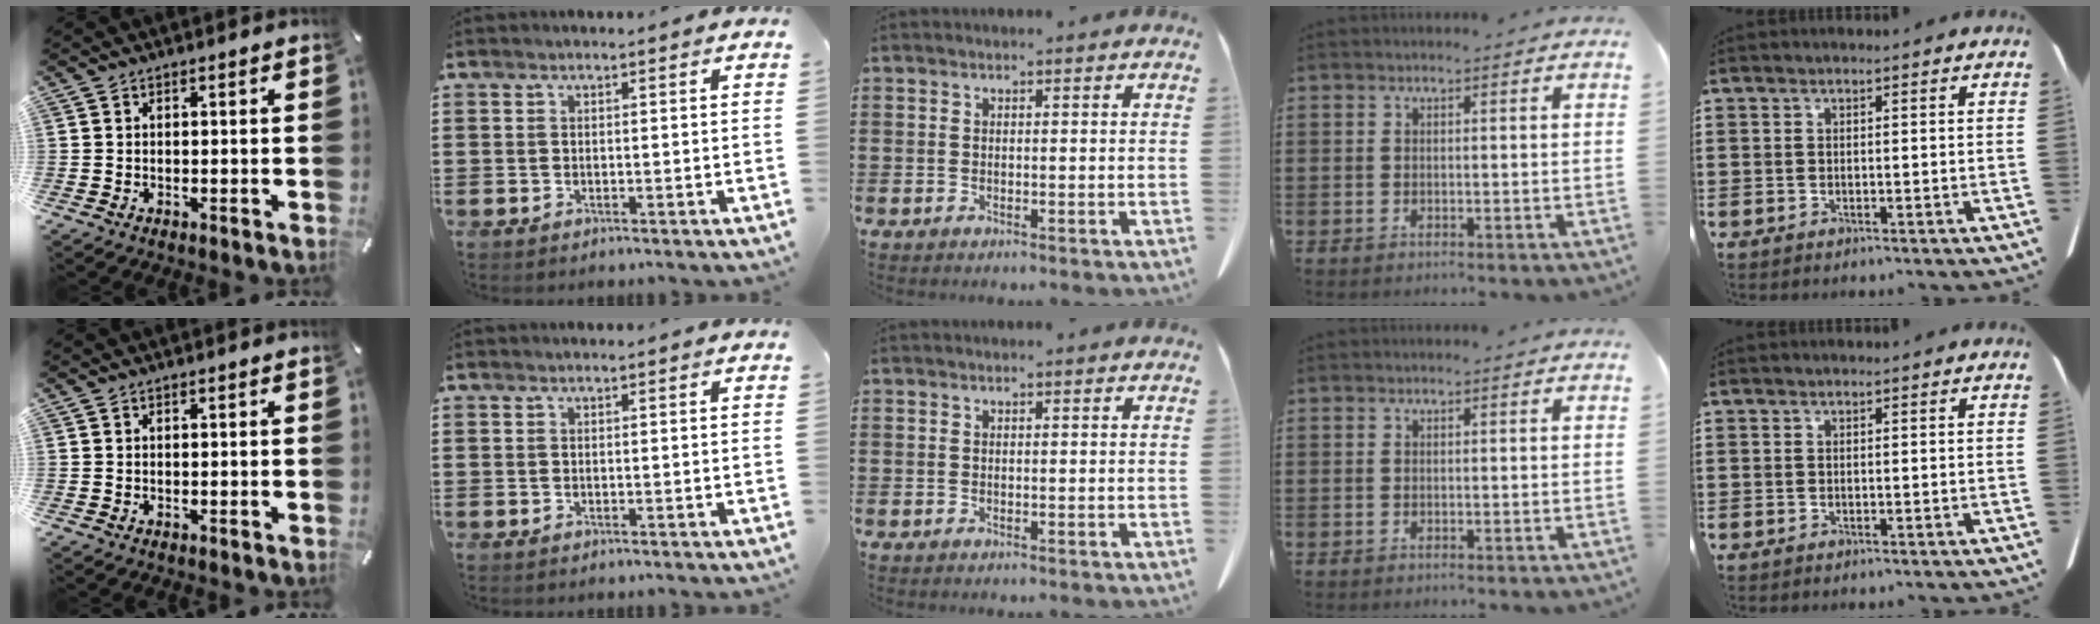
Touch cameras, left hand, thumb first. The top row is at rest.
{}